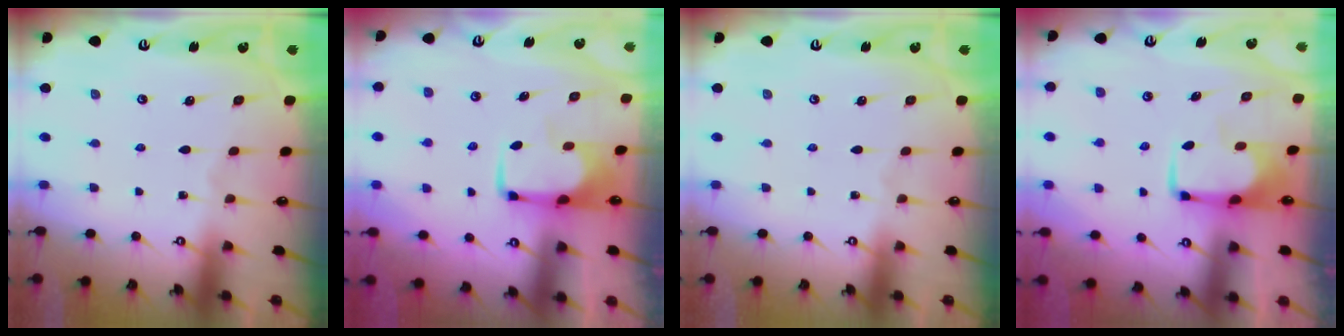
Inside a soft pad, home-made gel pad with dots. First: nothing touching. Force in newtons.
{"total": 1.8, "press": 1.7, "slide": 0.4}
{"total": 0.0}
{"total": 1.8, "press": 1.7, "slide": 0.4}